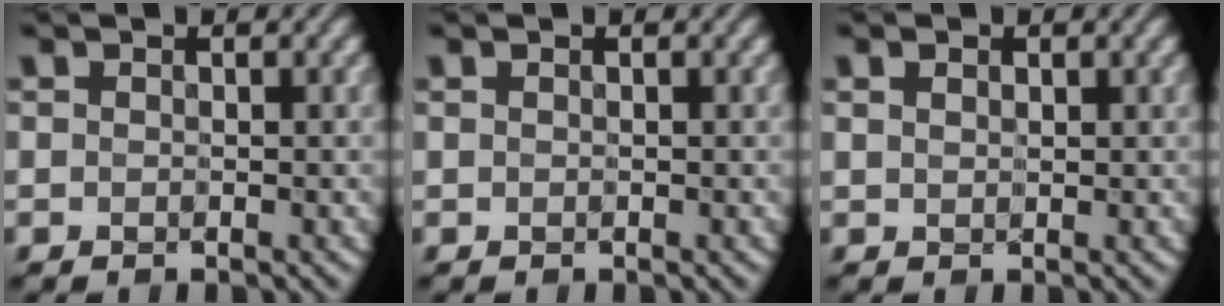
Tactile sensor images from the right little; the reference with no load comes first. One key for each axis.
{"total": 0.0}
{"total": 0.7, "fx": 0.3, "fy": 0.5, "fz": 0.3, "tx": -0.009, "ty": 0.001, "tz": 0.008}